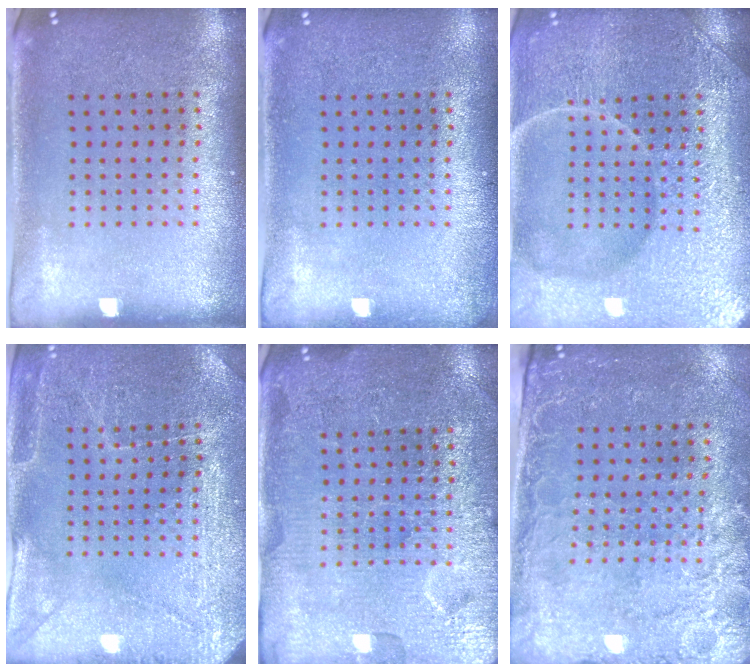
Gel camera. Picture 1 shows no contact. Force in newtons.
{"total": 0.7, "press": 0.7, "slide": 0.0}
{"total": 7.3, "press": 7.2, "slide": 0.9}
{"total": 2.9, "press": 2.9, "slide": 0.3}
{"total": 3.8, "press": 3.8, "slide": 0.7}
{"total": 2.7, "press": 2.4, "slide": 1.2}